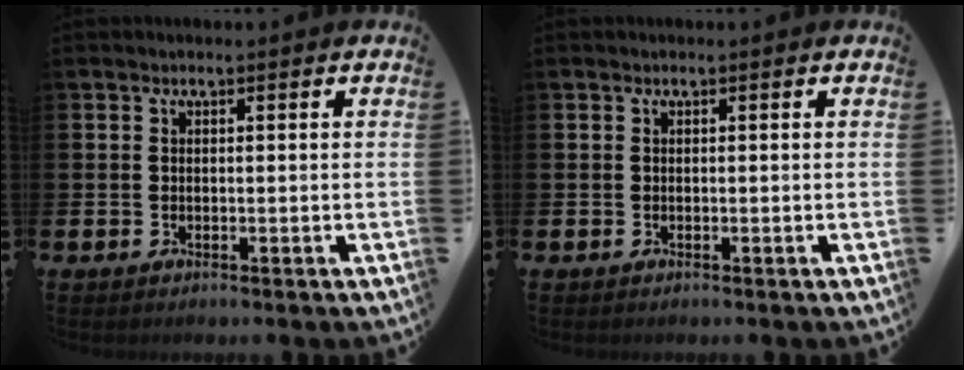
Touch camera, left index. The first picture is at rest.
{"total": 0.0}